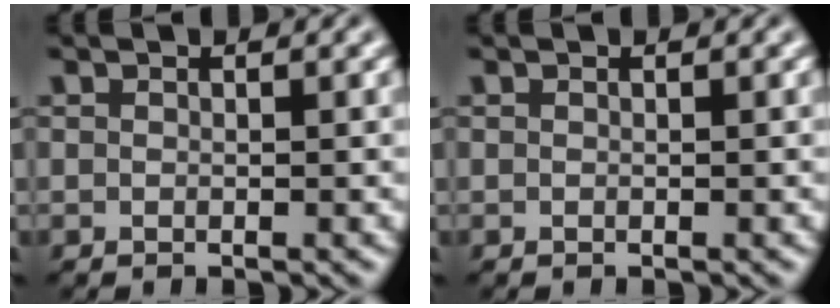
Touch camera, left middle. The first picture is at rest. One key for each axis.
{"total": 0.0}